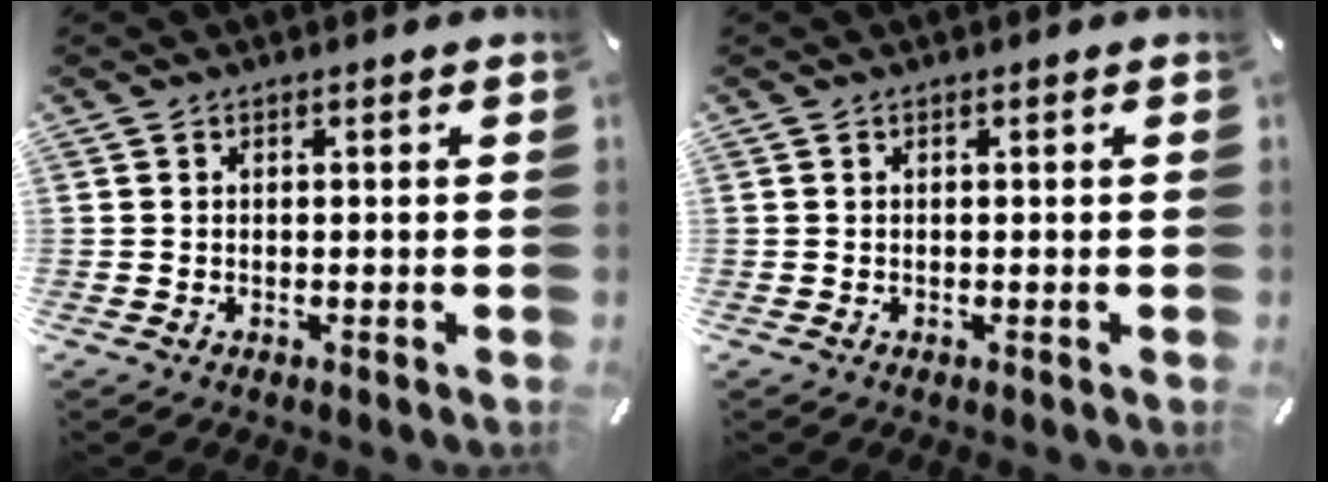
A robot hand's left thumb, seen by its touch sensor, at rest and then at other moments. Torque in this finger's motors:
{"motor_torque": [0.00, 0.00, -0.01, -0.02, 0.00]}